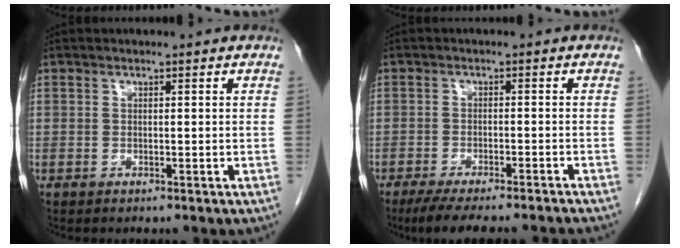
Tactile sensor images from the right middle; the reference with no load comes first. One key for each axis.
{"total": 12.3, "fx": -10.9, "fy": 0.7, "fz": 5.7, "tx": -0.074, "ty": -0.016, "tz": -0.150}